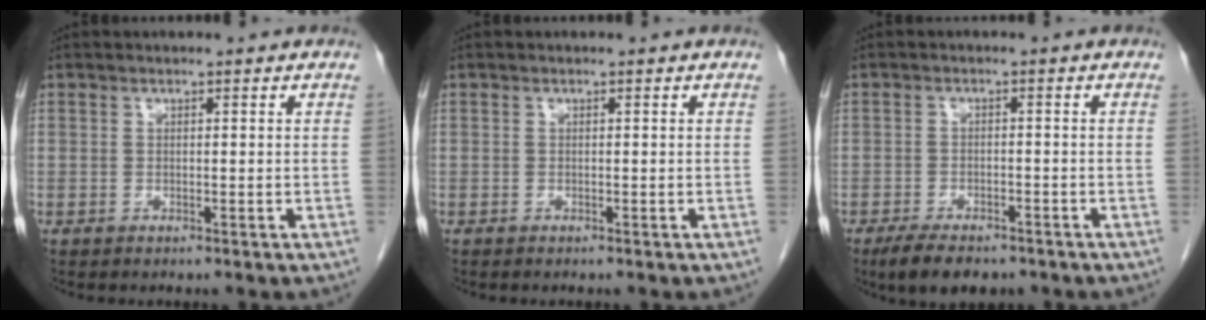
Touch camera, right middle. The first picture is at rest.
{"total": 0.0}
{"total": 6.7, "force": [-5.0, 2.7, 3.6], "torque": [-0.058, -0.006, -0.075]}